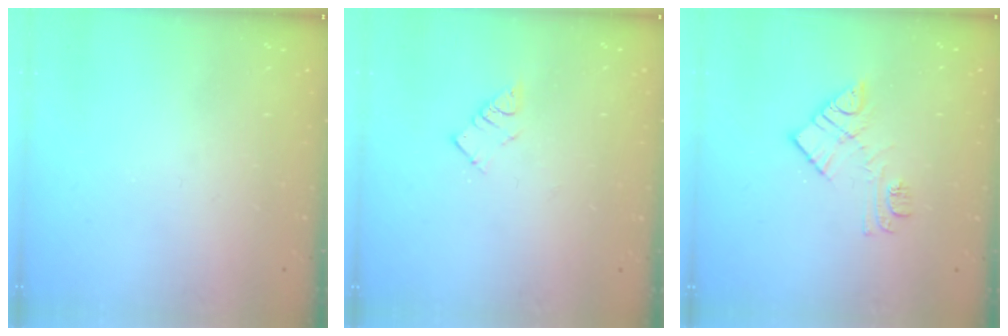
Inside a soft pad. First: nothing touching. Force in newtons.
{"total": 4.6, "press": 4.6, "slide": 0.1}
{"total": 11.2, "press": 11.2, "slide": 0.6}